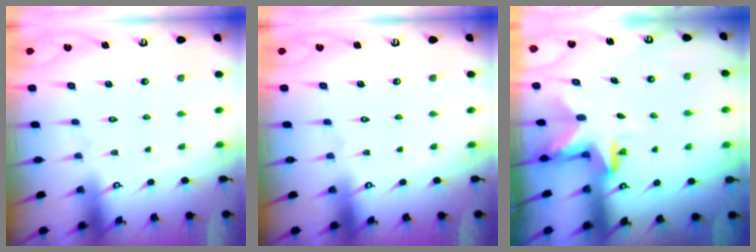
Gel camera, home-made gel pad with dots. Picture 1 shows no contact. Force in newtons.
{"total": 0.0}
{"total": 3.0, "press": 3.0, "slide": 0.2}